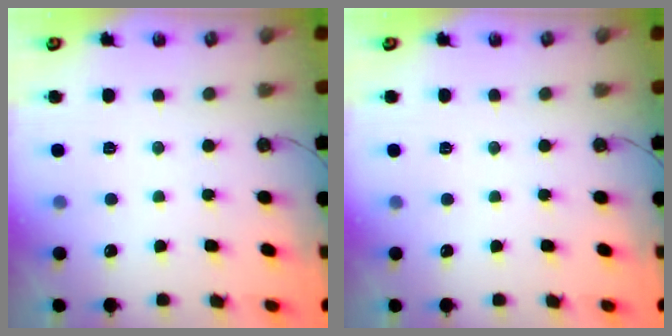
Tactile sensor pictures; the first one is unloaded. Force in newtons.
{"total": 0.0}